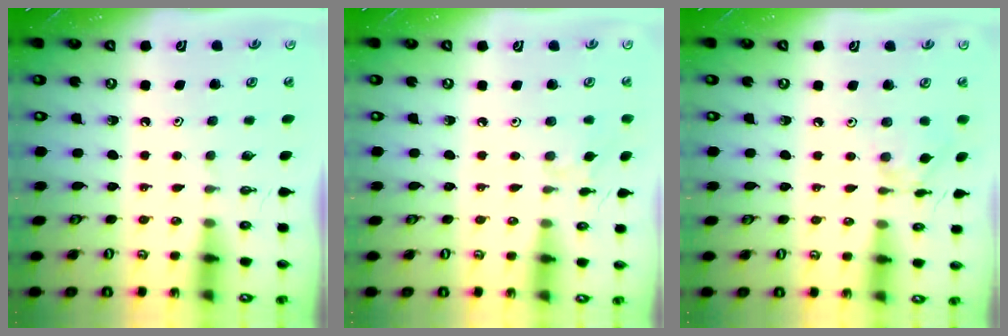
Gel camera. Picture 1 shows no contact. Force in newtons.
{"total": 4.1, "press": 4.1, "slide": 0.7}
{"total": 2.7, "press": 2.7, "slide": 0.2}